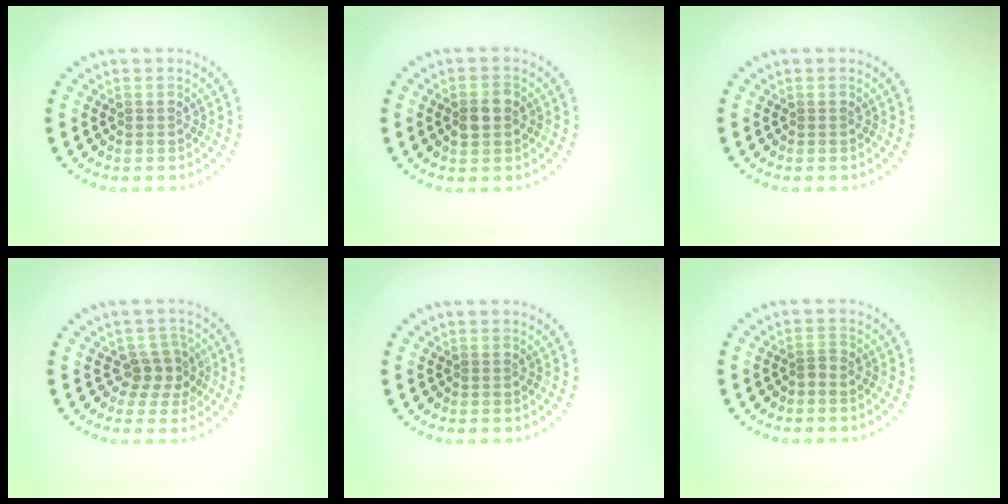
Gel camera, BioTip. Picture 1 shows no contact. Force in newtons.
{"total": 2.6, "press": 2.6, "slide": 0.1}
{"total": 0.0}
{"total": 2.4, "press": 2.1, "slide": 1.2}
{"total": 0.0}
{"total": 0.7, "press": 0.5, "slide": 0.6}